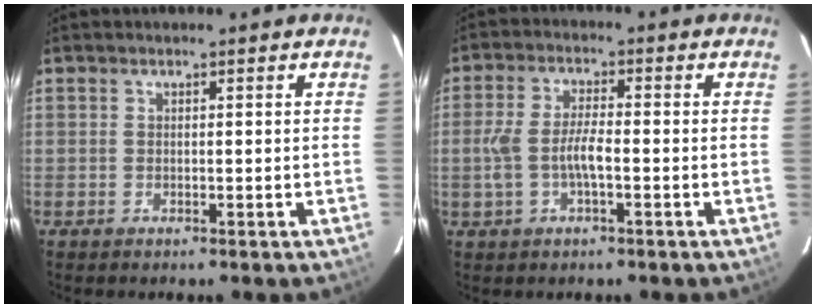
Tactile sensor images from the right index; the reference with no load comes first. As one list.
[{"total": 6.3, "force": [-1.6, 2.0, 5.7], "torque": [-0.123, 0.005, -0.028]}]